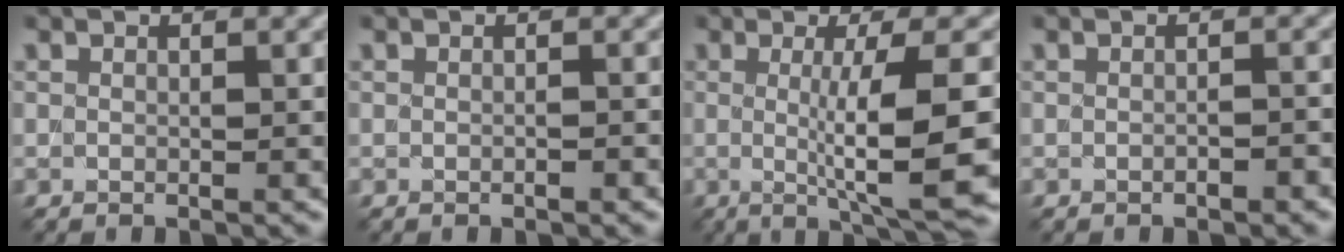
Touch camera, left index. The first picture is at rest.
{"total": 0.8, "force": [-0.2, 0.3, 0.8], "torque": [-0.004, -0.002, -0.004]}
{"total": 9.5, "force": [-0.9, 1.7, 9.3], "torque": [-0.124, -0.010, -0.007]}
{"total": 1.3, "force": [-0.7, 0.4, 1.0], "torque": [-0.013, 0.001, -0.011]}